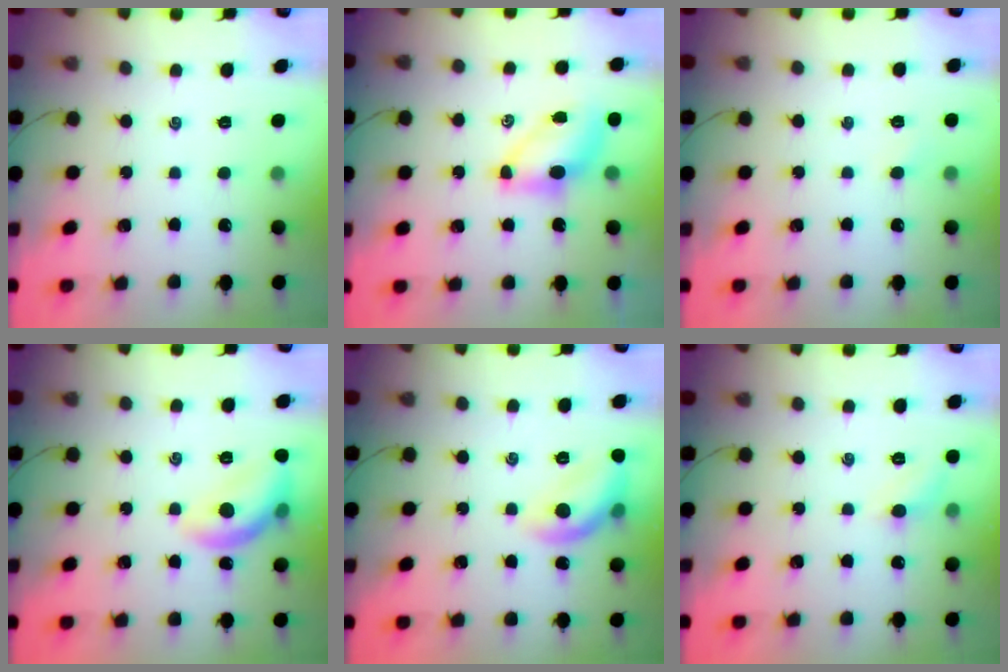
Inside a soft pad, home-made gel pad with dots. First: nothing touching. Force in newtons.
{"total": 6.6, "press": 6.5, "slide": 1.0}
{"total": 1.5, "press": 1.4, "slide": 0.6}
{"total": 12.7, "press": 12.7, "slide": 0.8}
{"total": 10.9, "press": 10.9, "slide": 0.5}
{"total": 5.1, "press": 4.8, "slide": 1.7}